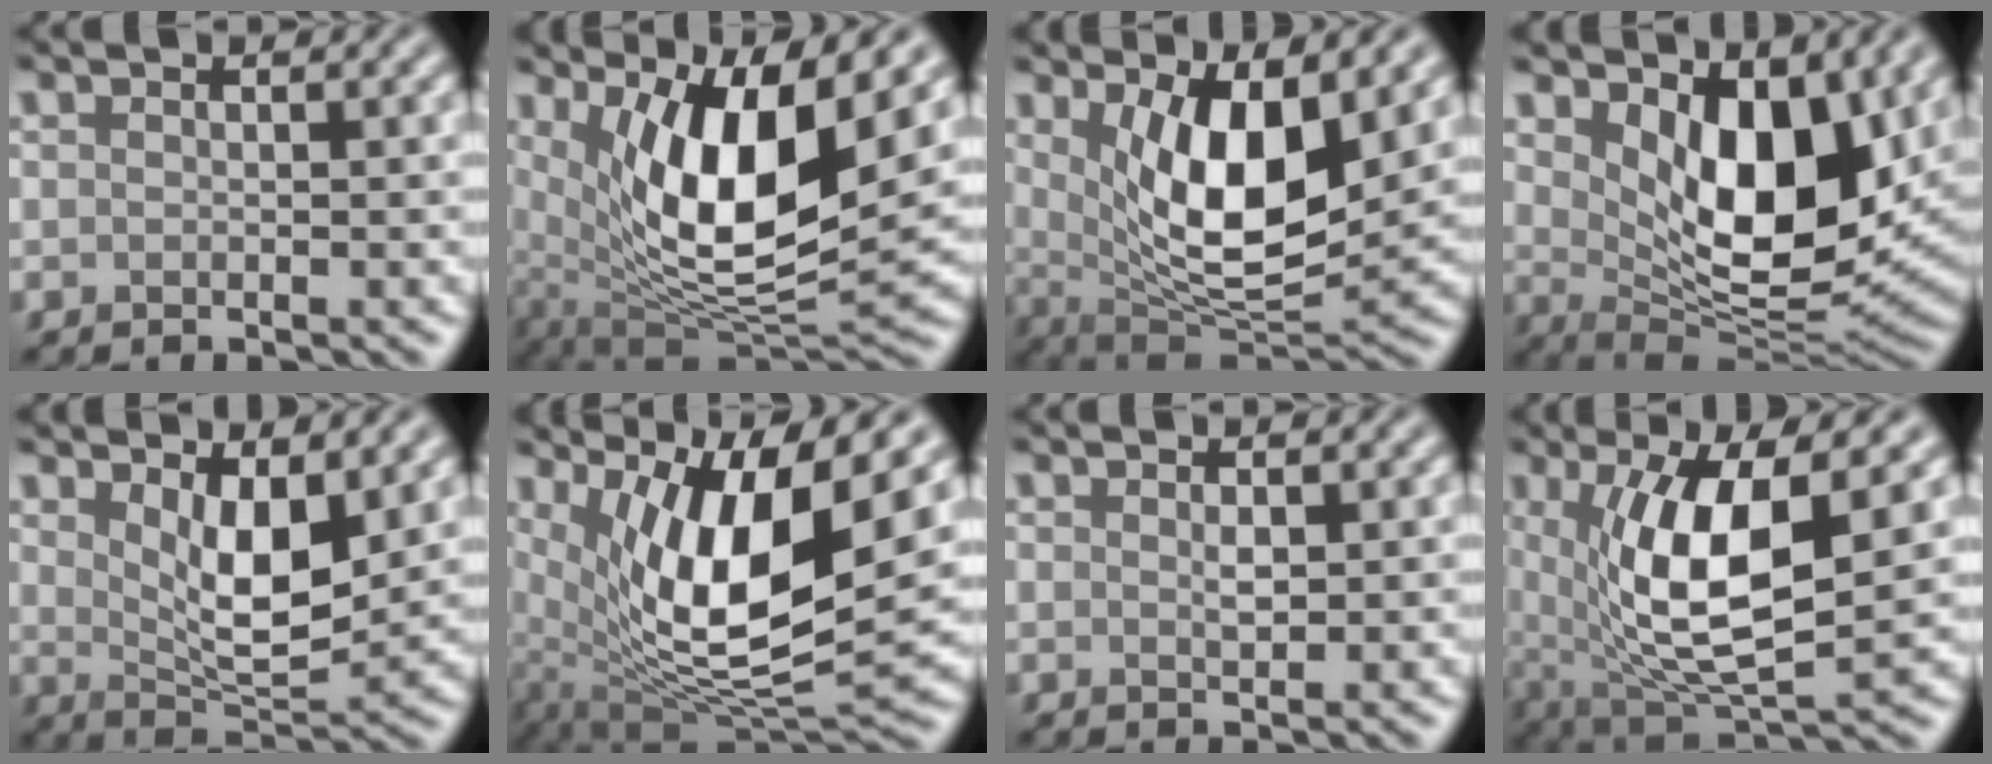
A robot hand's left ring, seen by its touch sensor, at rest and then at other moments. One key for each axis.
{"total": 11.0, "fx": 4.0, "fy": 3.5, "fz": 9.6, "tx": -0.162, "ty": -0.015, "tz": 0.077}
{"total": 8.9, "fx": 2.5, "fy": 3.4, "fz": 7.8, "tx": -0.136, "ty": -0.025, "tz": 0.048}
{"total": 9.3, "fx": 2.7, "fy": 4.6, "fz": 7.6, "tx": -0.127, "ty": -0.021, "tz": 0.045}
{"total": 5.8, "fx": 2.1, "fy": 2.3, "fz": 4.9, "tx": -0.087, "ty": -0.016, "tz": 0.043}
{"total": 12.3, "fx": 4.3, "fy": 3.6, "fz": 10.9, "tx": -0.189, "ty": -0.007, "tz": 0.083}
{"total": 0.8, "fx": 0.3, "fy": 0.3, "fz": 0.7, "tx": -0.016, "ty": -0.001, "tz": 0.007}
{"total": 9.5, "fx": 1.8, "fy": 3.4, "fz": 8.7, "tx": -0.162, "ty": -0.010, "tz": 0.035}